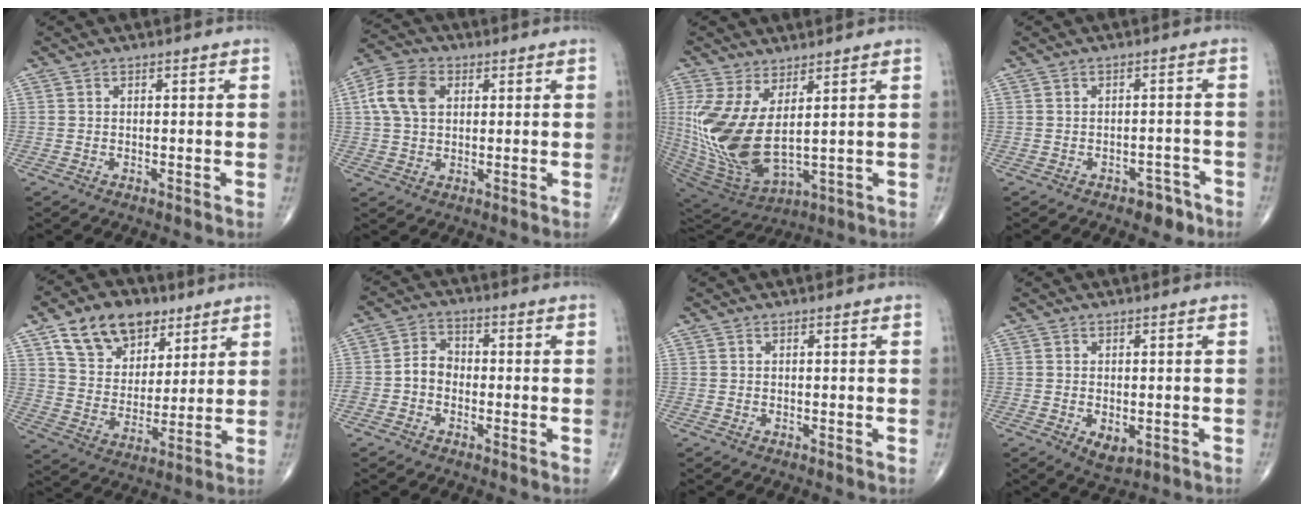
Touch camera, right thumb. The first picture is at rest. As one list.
[{"total": 8.9, "force": [2.1, 6.2, 6.0], "torque": [-0.114, 0.012, 0.035]}, {"total": 16.1, "force": [2.7, 7.4, 14.0], "torque": [-0.312, -0.037, 0.076]}, {"total": 3.8, "force": [-2.5, 2.2, 1.8], "torque": [-0.006, 0.020, -0.028]}, {"total": 15.6, "force": [8.8, 10.3, 7.6], "torque": [-0.095, -0.030, 0.159]}, {"total": 4.9, "force": [-1.4, 3.9, 2.6], "torque": [-0.034, 0.023, -0.035]}, {"total": 0.0}, {"total": 3.9, "force": [-1.1, 2.2, 3.0], "torque": [-0.045, -0.007, -0.008]}]